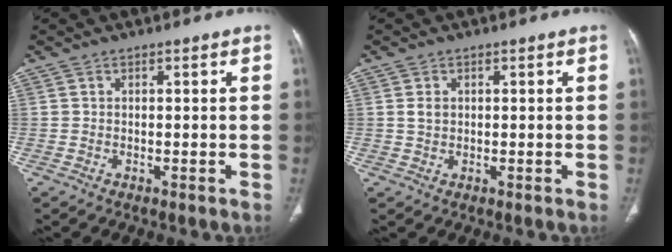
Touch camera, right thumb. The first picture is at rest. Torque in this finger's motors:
{"motor_torque": [0.25, 0.22, -0.19, -0.61, 0.04]}